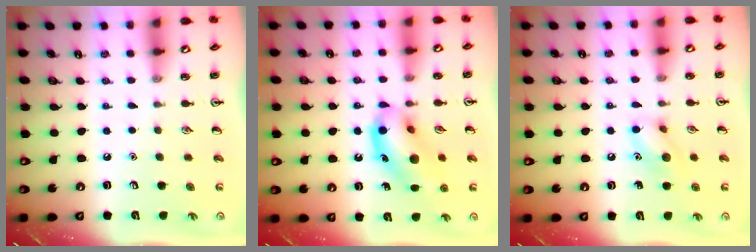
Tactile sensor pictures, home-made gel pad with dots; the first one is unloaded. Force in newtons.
{"total": 13.0, "press": 12.9, "slide": 1.9}
{"total": 8.6, "press": 8.6, "slide": 0.6}